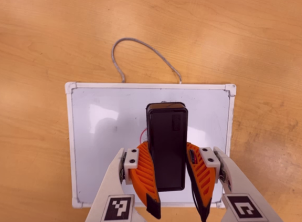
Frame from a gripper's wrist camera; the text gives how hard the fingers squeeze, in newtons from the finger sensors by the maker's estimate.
{"total": 11.2, "left": 9.9, "right": 12.5}